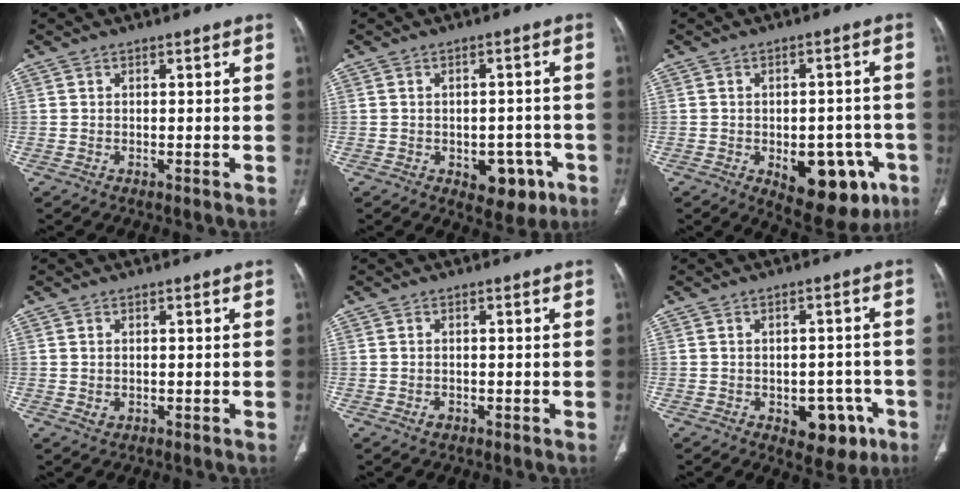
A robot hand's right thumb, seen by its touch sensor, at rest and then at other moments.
{"total": 7.5, "force": [-3.1, 4.8, 4.8], "torque": [-0.029, 0.017, -0.030]}
{"total": 14.7, "force": [-5.6, 8.0, 11.0], "torque": [-0.107, 0.019, -0.059]}
{"total": 1.3, "force": [0.0, 1.0, 0.8], "torque": [-0.016, -0.002, 0.004]}
{"total": 1.2, "force": [-0.5, 0.9, 0.6], "torque": [-0.009, 0.004, -0.006]}
{"total": 8.6, "force": [-3.6, 5.4, 5.6], "torque": [-0.036, 0.023, -0.036]}